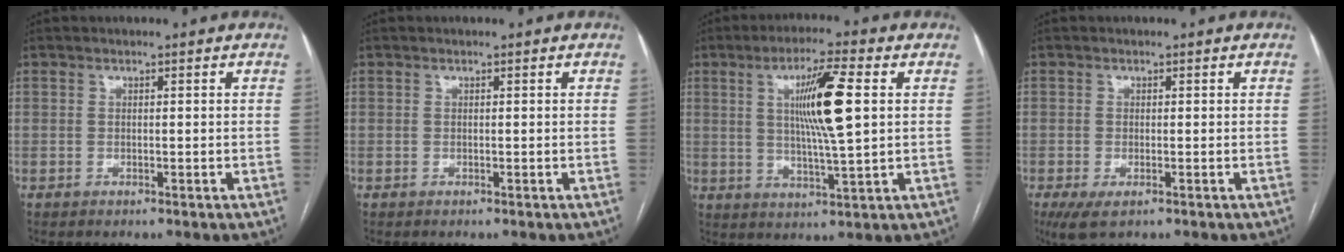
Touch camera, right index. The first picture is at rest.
{"total": 0.0}
{"total": 10.6, "force": [2.3, 0.2, 10.4], "torque": [-0.183, -0.002, 0.041]}
{"total": 3.3, "force": [-1.9, 1.0, 2.6], "torque": [-0.050, -0.010, -0.028]}